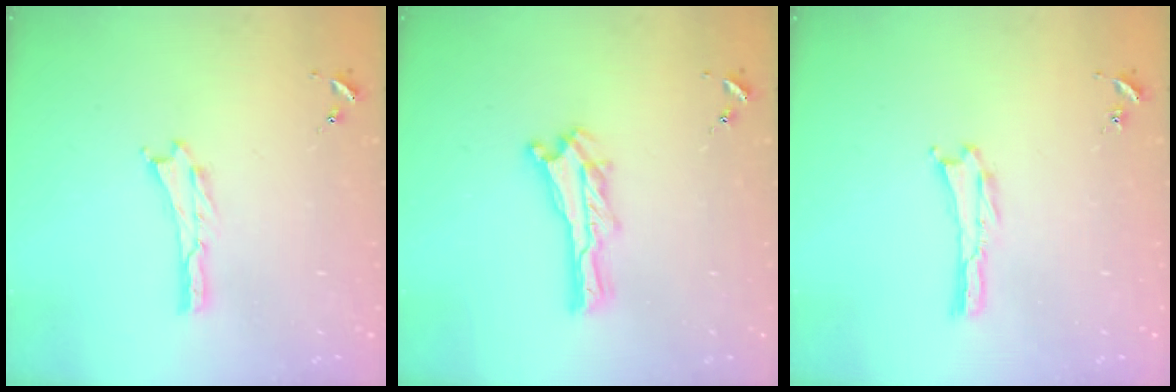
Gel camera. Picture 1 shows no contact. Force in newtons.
{"total": 0.0}
{"total": 0.0}